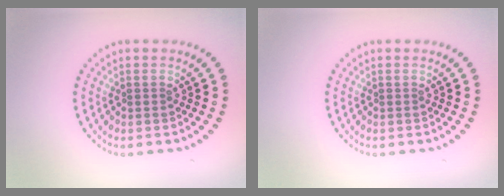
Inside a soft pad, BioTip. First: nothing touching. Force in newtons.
{"total": 0.0}